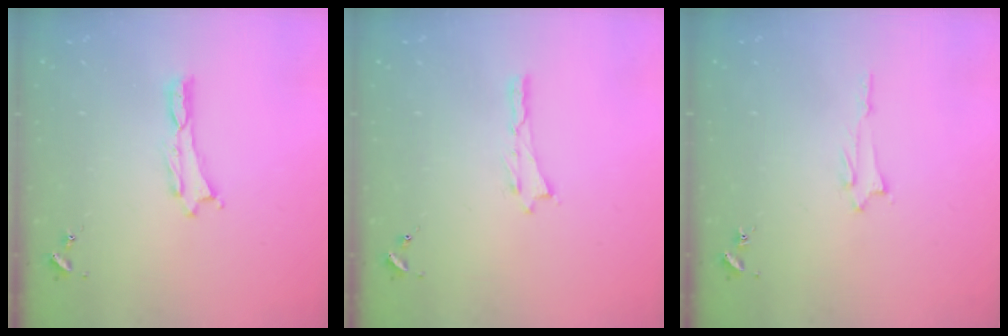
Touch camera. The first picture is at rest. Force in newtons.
{"total": 0.0}
{"total": 1.2, "press": 1.2, "slide": 0.1}